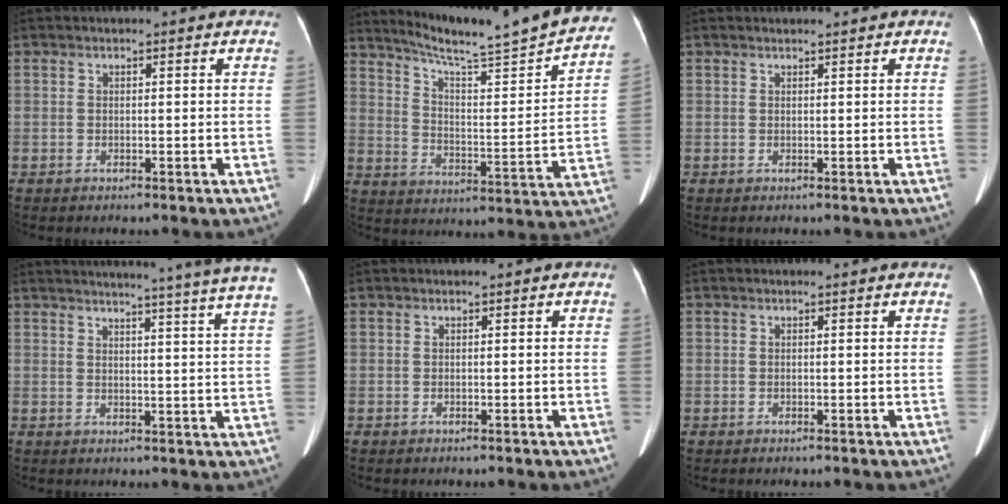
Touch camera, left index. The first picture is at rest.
{"total": 24.7, "force": [22.5, 0.2, 10.3], "torque": [-0.161, -0.067, 0.303]}
{"total": 0.8, "force": [0.8, -0.1, 0.2], "torque": [-0.006, 0.007, 0.017]}
{"total": 21.8, "force": [19.5, -1.7, 9.5], "torque": [-0.137, -0.055, 0.227]}
{"total": 0.0}
{"total": 0.0}